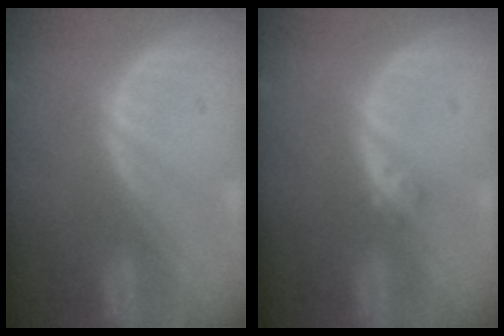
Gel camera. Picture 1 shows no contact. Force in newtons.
{"total": 1.6, "press": 1.4, "slide": 0.8}